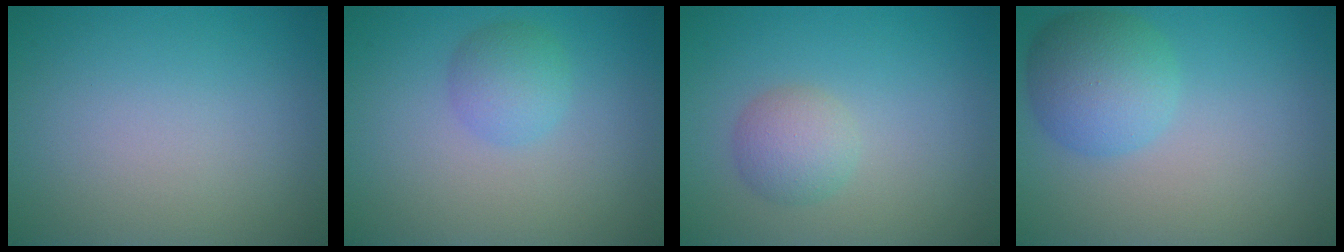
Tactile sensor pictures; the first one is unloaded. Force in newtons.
{"total": 2.4, "press": 2.4, "slide": 0.1}
{"total": 2.5, "press": 2.5, "slide": 0.1}
{"total": 4.8, "press": 4.8, "slide": 0.1}